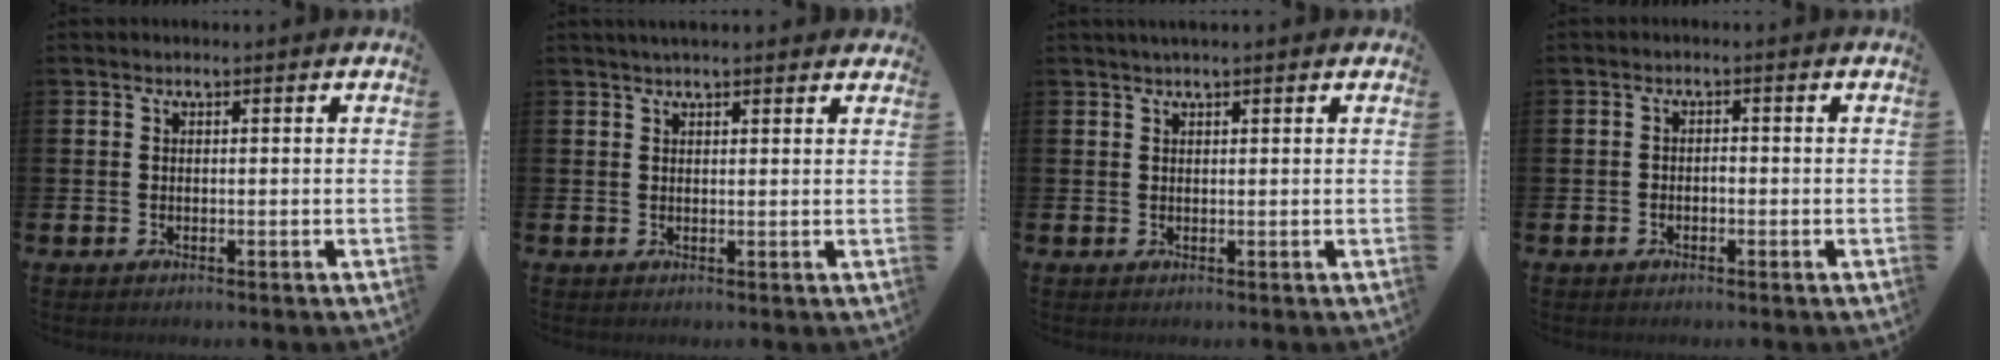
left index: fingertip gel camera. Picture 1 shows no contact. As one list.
[{"total": 2.0, "force": [1.9, 0.3, 0.6], "torque": [-0.012, -0.002, 0.034]}, {"total": 1.3, "force": [1.1, 0.0, 0.6], "torque": [0.000, -0.002, 0.016]}, {"total": 0.9, "force": [-0.6, 0.6, 0.3], "torque": [-0.004, -0.001, -0.012]}]